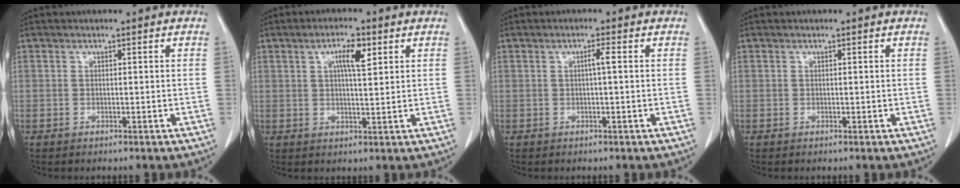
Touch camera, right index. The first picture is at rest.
{"total": 4.9, "force": [2.0, 1.0, 4.3], "torque": [-0.078, 0.002, 0.034]}
{"total": 1.5, "force": [0.1, -0.1, 1.5], "torque": [-0.027, 0.003, 0.001]}
{"total": 0.0}